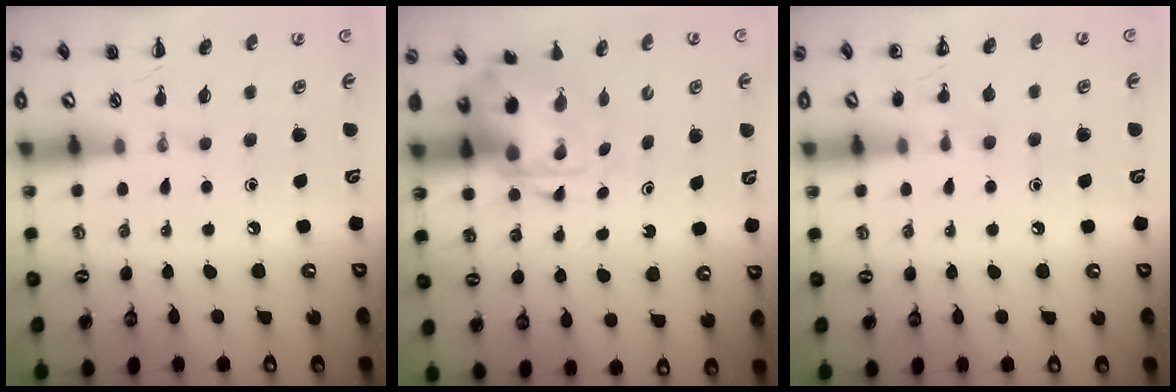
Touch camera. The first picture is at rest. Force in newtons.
{"total": 4.7, "press": 4.6, "slide": 0.4}
{"total": 7.5, "press": 7.2, "slide": 2.0}